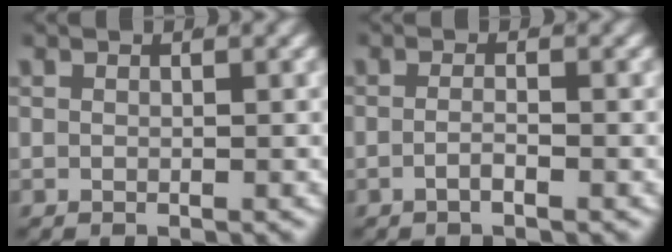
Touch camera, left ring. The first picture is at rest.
{"total": 1.7, "force": [-1.3, -0.1, 1.0], "torque": [-0.025, -0.009, -0.021]}